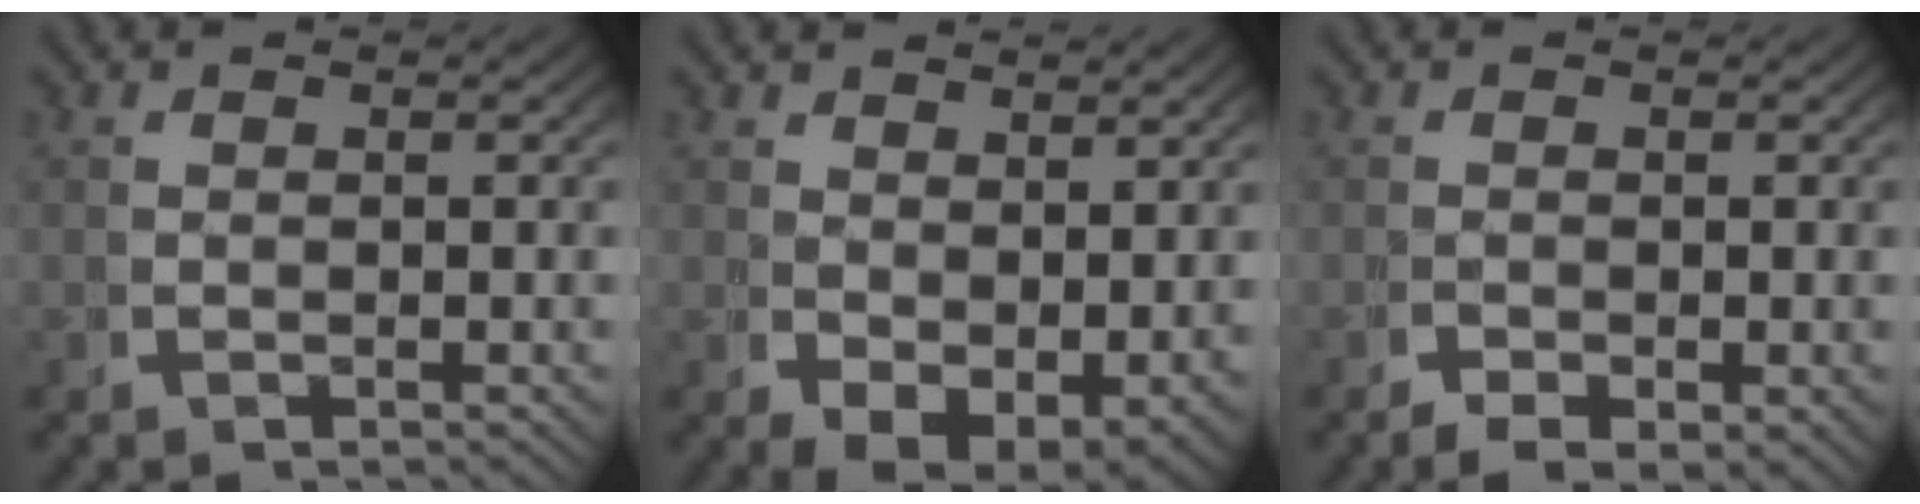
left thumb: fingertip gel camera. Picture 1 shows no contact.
{"total": 4.7, "force": [-0.5, 3.4, 3.3], "torque": [-0.047, -0.037, 0.015]}
{"total": 0.9, "force": [-0.6, 0.1, 0.6], "torque": [0.005, -0.006, -0.012]}